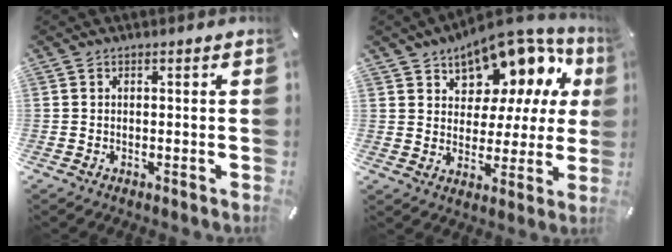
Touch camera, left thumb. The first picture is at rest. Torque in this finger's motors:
{"motor_torque": [2.52, 2.49, 0.57, -0.21, 0.15]}